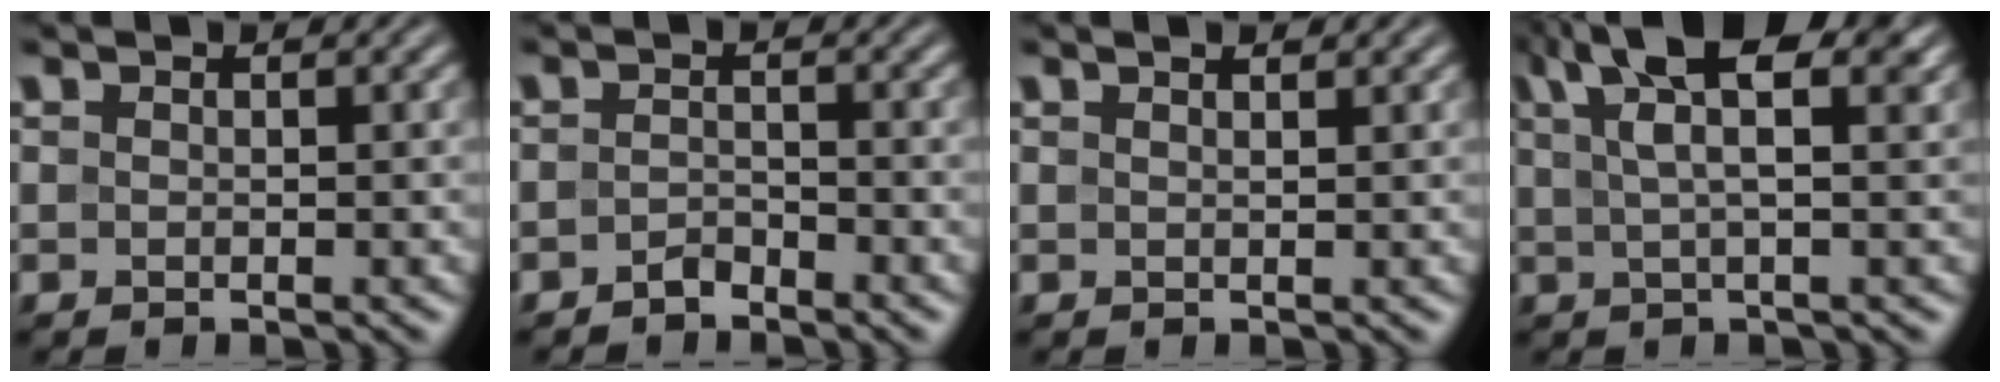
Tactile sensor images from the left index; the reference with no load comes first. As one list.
[{"total": 1.3, "force": [-1.1, 0.4, 0.4], "torque": [-0.008, 0.004, -0.023]}, {"total": 1.9, "force": [1.4, 0.7, 1.1], "torque": [-0.005, 0.000, 0.002]}, {"total": 8.0, "force": [4.2, 2.5, 6.3], "torque": [-0.092, 0.027, 0.064]}]